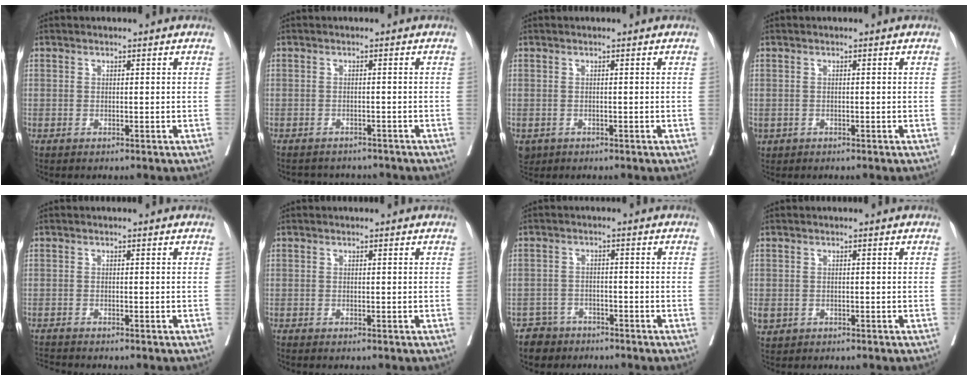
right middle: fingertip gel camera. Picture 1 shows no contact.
{"total": 5.9, "force": [-5.5, 2.0, 0.7], "torque": [-0.008, 0.005, -0.063]}
{"total": 2.2, "force": [-0.9, 1.8, 0.8], "torque": [-0.014, -0.002, -0.006]}
{"total": 1.7, "force": [-0.6, 1.4, 0.8], "torque": [-0.019, 0.001, -0.001]}
{"total": 1.5, "force": [-1.5, -0.2, 0.0], "torque": [0.000, -0.008, -0.029]}
{"total": 0.0}
{"total": 3.9, "force": [-2.9, 2.6, -0.4], "torque": [0.008, 0.009, -0.050]}
{"total": 4.0, "force": [-1.6, 3.2, 1.7], "torque": [-0.048, -0.003, -0.018]}